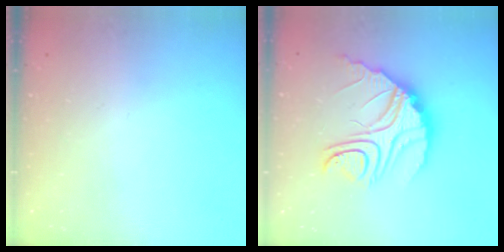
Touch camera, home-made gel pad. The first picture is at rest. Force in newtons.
{"total": 14.7, "press": 14.7, "slide": 1.1}